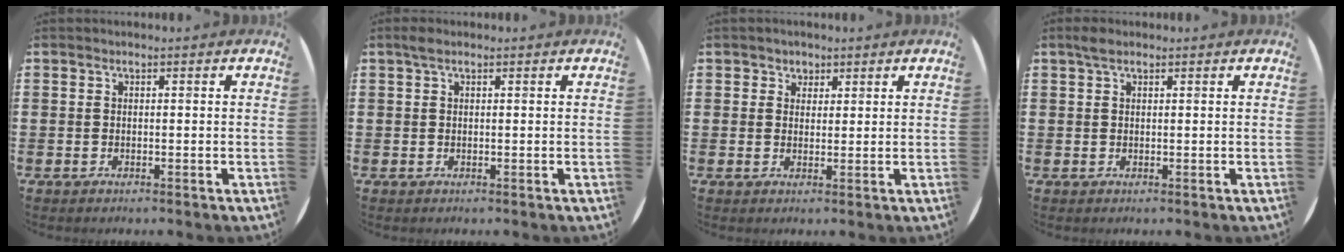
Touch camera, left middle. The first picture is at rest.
{"total": 1.0, "force": [0.6, 0.4, 0.7], "torque": [-0.015, 0.005, 0.009]}
{"total": 2.3, "force": [1.7, 1.6, 0.0], "torque": [0.004, 0.004, 0.030]}
{"total": 1.4, "force": [1.0, 0.6, 0.9], "torque": [-0.019, 0.005, 0.018]}